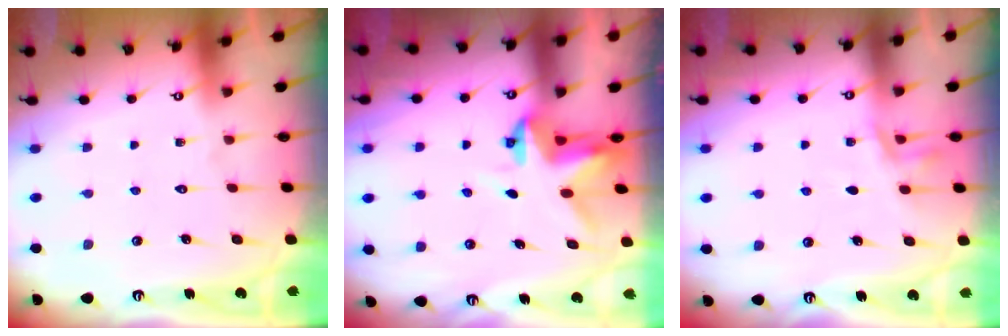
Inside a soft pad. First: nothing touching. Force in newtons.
{"total": 4.4, "press": 4.4, "slide": 0.2}
{"total": 5.9, "press": 5.4, "slide": 2.4}